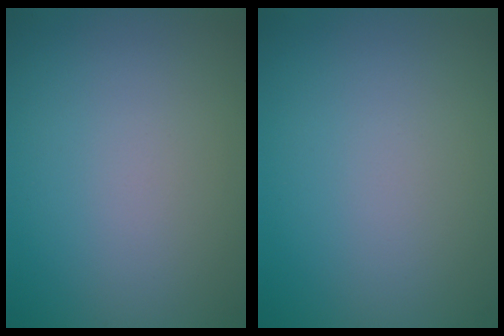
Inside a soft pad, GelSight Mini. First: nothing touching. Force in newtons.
{"total": 0.0}